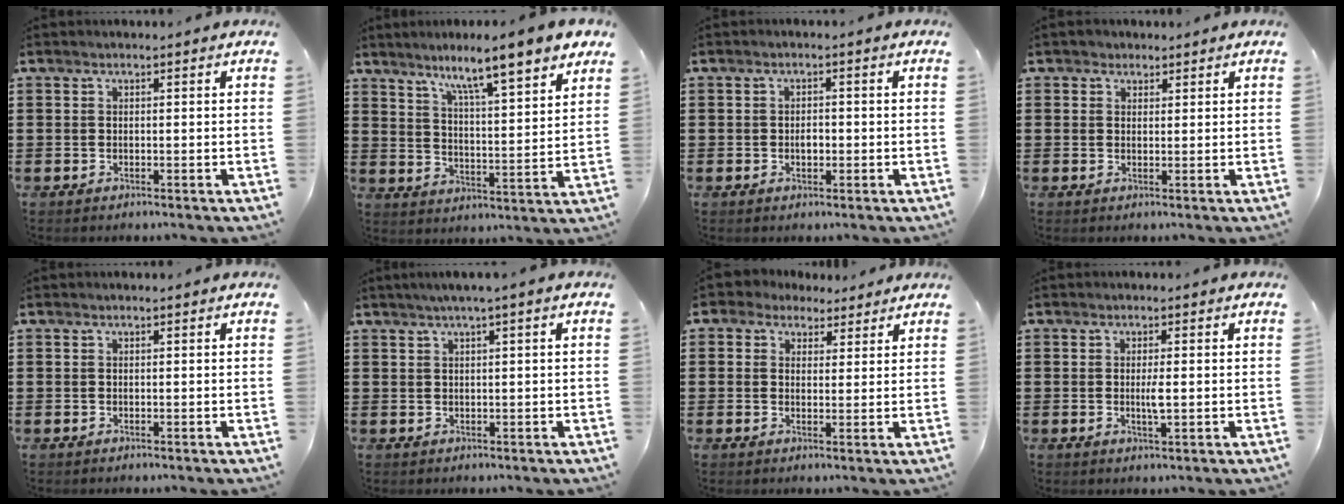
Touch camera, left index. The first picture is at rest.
{"total": 7.6, "force": [6.3, -0.5, 4.2], "torque": [-0.090, -0.049, 0.094]}
{"total": 1.8, "force": [-0.3, 1.0, 1.4], "torque": [-0.029, 0.004, -0.007]}
{"total": 1.5, "force": [1.1, 1.0, 0.0], "torque": [-0.004, 0.007, 0.022]}
{"total": 0.0}
{"total": 1.4, "force": [0.5, -0.1, 1.3], "torque": [-0.023, -0.002, 0.008]}
{"total": 2.9, "force": [2.0, 2.1, 0.5], "torque": [-0.021, 0.009, 0.037]}
{"total": 2.3, "force": [-0.1, 0.3, 2.2], "torque": [-0.043, -0.002, -0.002]}